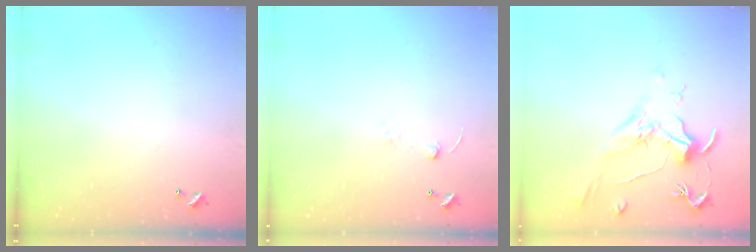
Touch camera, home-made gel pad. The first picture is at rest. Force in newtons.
{"total": 2.5, "press": 2.4, "slide": 0.8}
{"total": 2.0, "press": 1.8, "slide": 0.8}